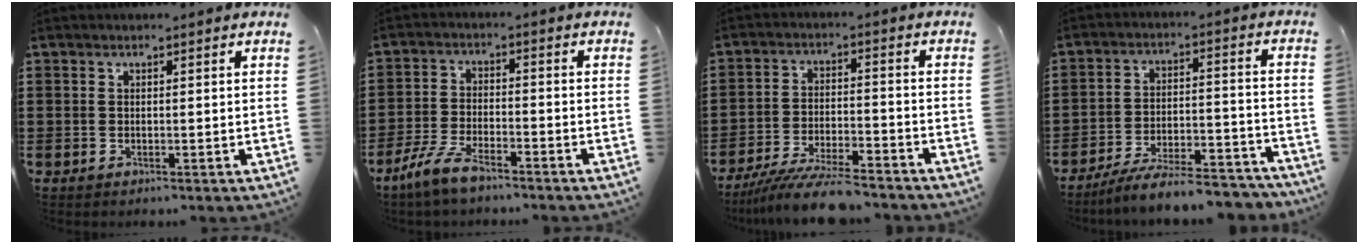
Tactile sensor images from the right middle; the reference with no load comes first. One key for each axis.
{"total": 6.3, "fx": -4.9, "fy": 1.5, "fz": 3.6, "tx": -0.091, "ty": -0.005, "tz": -0.098}
{"total": 8.5, "fx": -7.8, "fy": 0.7, "fz": 3.2, "tx": -0.063, "ty": 0.008, "tz": -0.150}
{"total": 8.3, "fx": -7.7, "fy": 0.8, "fz": 3.0, "tx": -0.038, "ty": 0.017, "tz": -0.143}